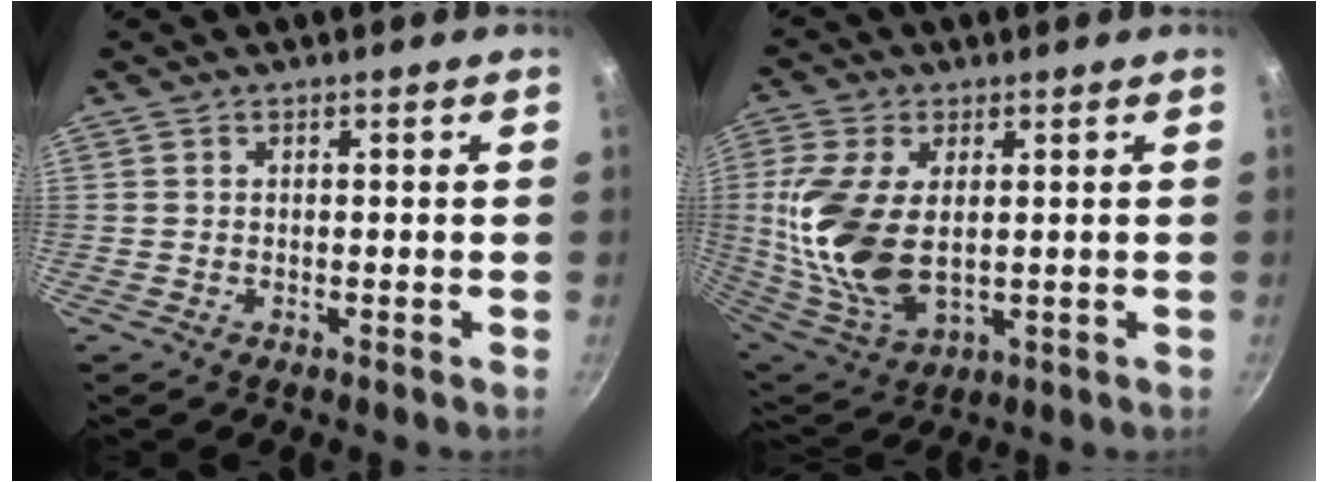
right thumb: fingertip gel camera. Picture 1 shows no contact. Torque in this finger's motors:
{"motor_torque": [1.16, 1.26, 1.73, 0.20, 0.58]}